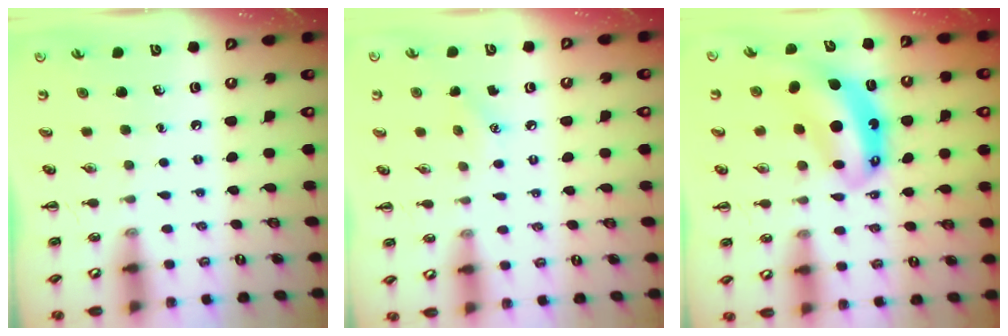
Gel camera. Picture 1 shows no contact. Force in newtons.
{"total": 5.9, "press": 5.7, "slide": 1.5}
{"total": 8.9, "press": 8.6, "slide": 2.2}